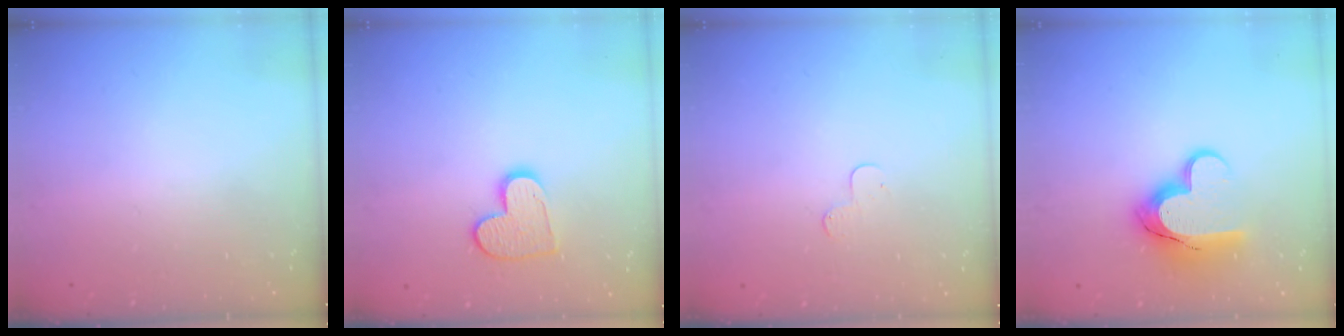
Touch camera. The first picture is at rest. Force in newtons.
{"total": 9.9, "press": 9.9, "slide": 0.4}
{"total": 3.8, "press": 3.7, "slide": 0.4}
{"total": 13.6, "press": 13.6, "slide": 1.1}